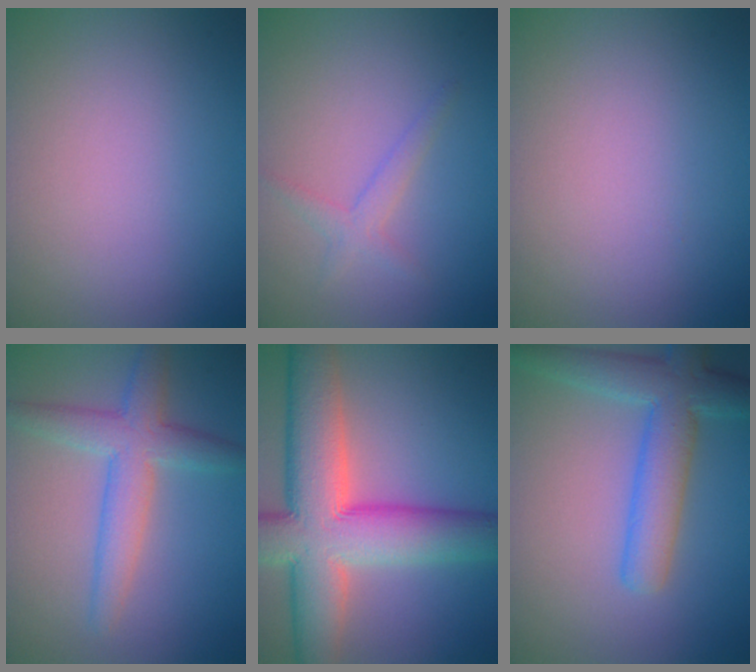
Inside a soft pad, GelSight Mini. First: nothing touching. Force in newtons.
{"total": 1.6, "press": 1.6, "slide": 0.1}
{"total": 0.0}
{"total": 4.6, "press": 4.6, "slide": 0.1}
{"total": 12.4, "press": 12.3, "slide": 0.7}
{"total": 6.0, "press": 6.0, "slide": 0.2}